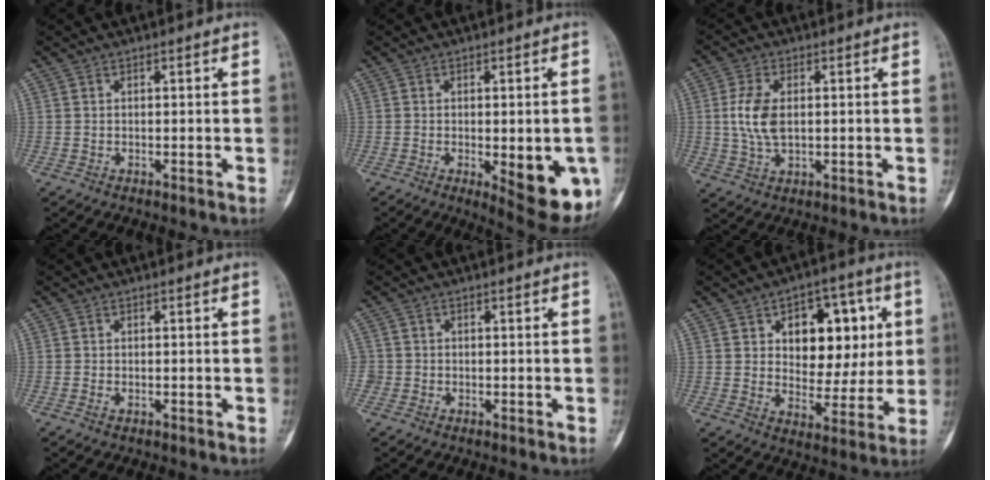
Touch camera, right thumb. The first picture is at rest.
{"total": 12.8, "force": [-3.5, 4.3, 11.6], "torque": [-0.125, -0.012, -0.030]}
{"total": 7.2, "force": [0.7, 4.1, 5.9], "torque": [-0.127, -0.001, 0.015]}
{"total": 0.7, "force": [-0.3, 0.4, 0.5], "torque": [-0.010, 0.002, -0.007]}
{"total": 1.8, "force": [-0.6, 1.7, 0.0], "torque": [0.009, 0.009, -0.019]}
{"total": 15.3, "force": [4.0, 9.7, 11.1], "torque": [-0.093, 0.000, 0.064]}